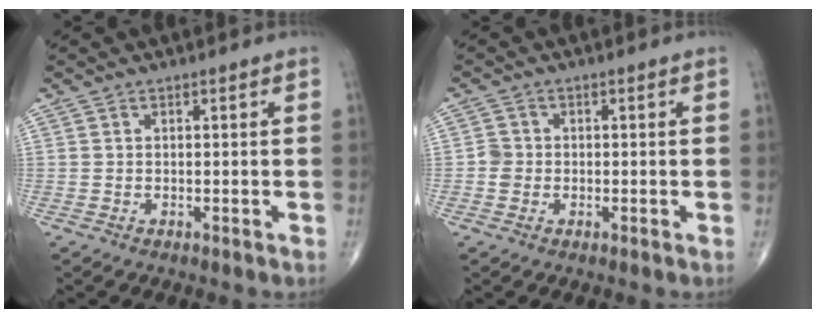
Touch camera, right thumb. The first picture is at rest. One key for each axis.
{"total": 2.1, "fx": -0.4, "fy": 2.0, "fz": 0.6, "tx": -0.001, "ty": 0.007, "tz": -0.011}